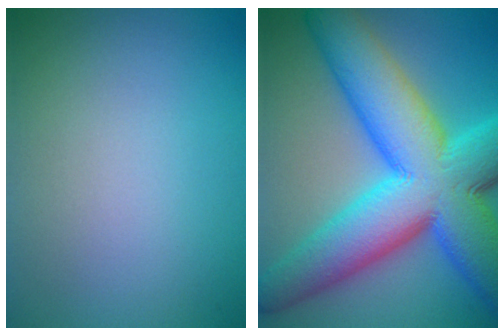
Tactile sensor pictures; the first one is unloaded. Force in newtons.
{"total": 15.8, "press": 15.8, "slide": 0.1}